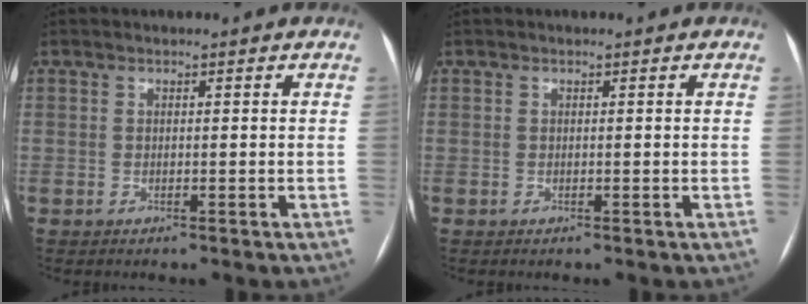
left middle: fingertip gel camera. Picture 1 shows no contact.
{"total": 0.0}